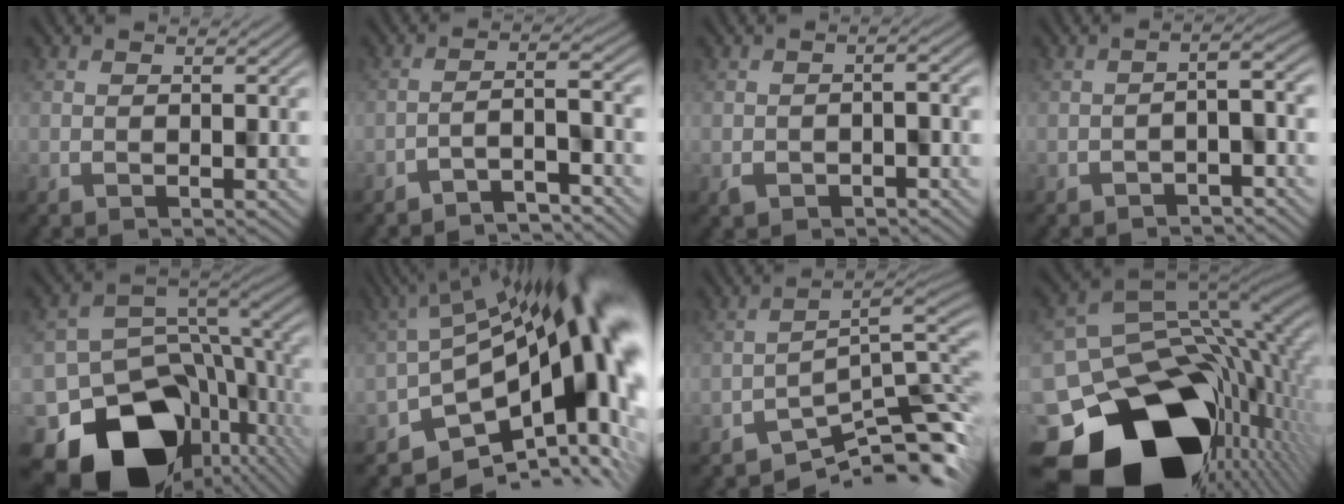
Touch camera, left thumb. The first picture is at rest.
{"total": 5.7, "force": [-4.9, 0.8, 2.9], "torque": [-0.032, 0.012, -0.082]}
{"total": 2.5, "force": [-1.4, 1.4, 1.5], "torque": [-0.024, -0.003, -0.019]}
{"total": 3.4, "force": [-2.4, 0.7, 2.4], "torque": [-0.034, 0.003, -0.039]}
{"total": 15.5, "force": [-6.8, 11.1, 8.5], "torque": [-0.159, -0.059, -0.092]}
{"total": 16.7, "force": [-3.2, 7.7, 14.5], "torque": [-0.184, -0.017, -0.052]}
{"total": 8.6, "force": [-5.7, 2.0, 6.1], "torque": [-0.084, -0.007, -0.095]}
{"total": 19.3, "force": [-7.0, 13.8, 11.5], "torque": [-0.238, -0.069, -0.088]}